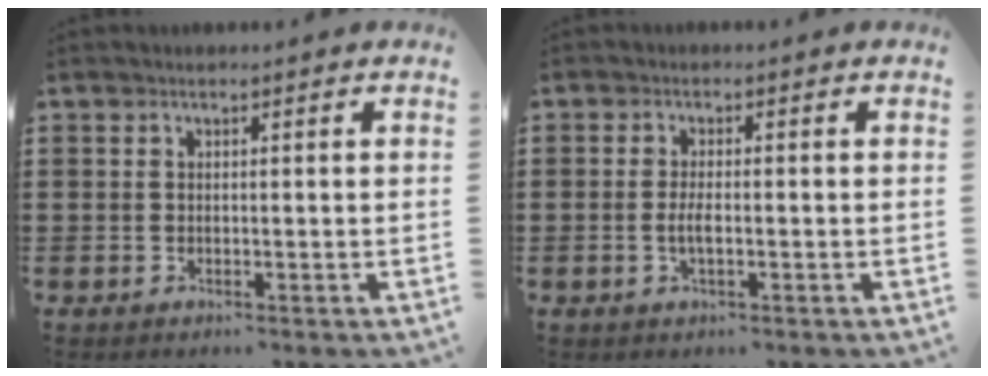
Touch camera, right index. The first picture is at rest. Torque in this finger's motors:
{"motor_torque": [2.14, 0.00, 0.23, 0.09]}